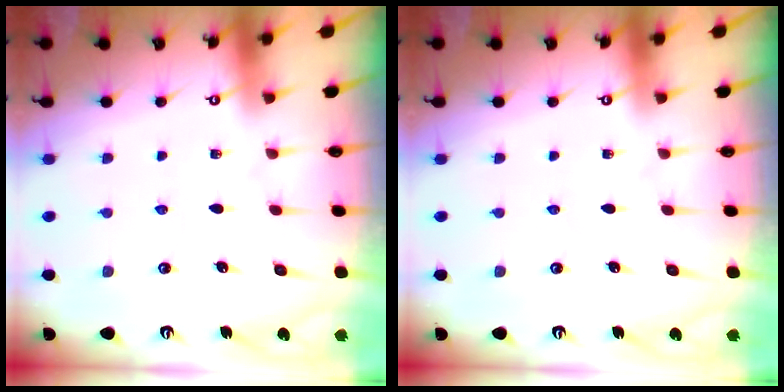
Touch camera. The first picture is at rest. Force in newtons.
{"total": 0.0}